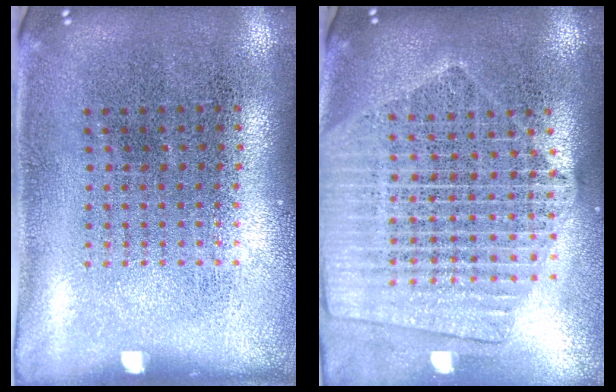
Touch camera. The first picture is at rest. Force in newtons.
{"total": 2.2, "press": 1.9, "slide": 1.1}